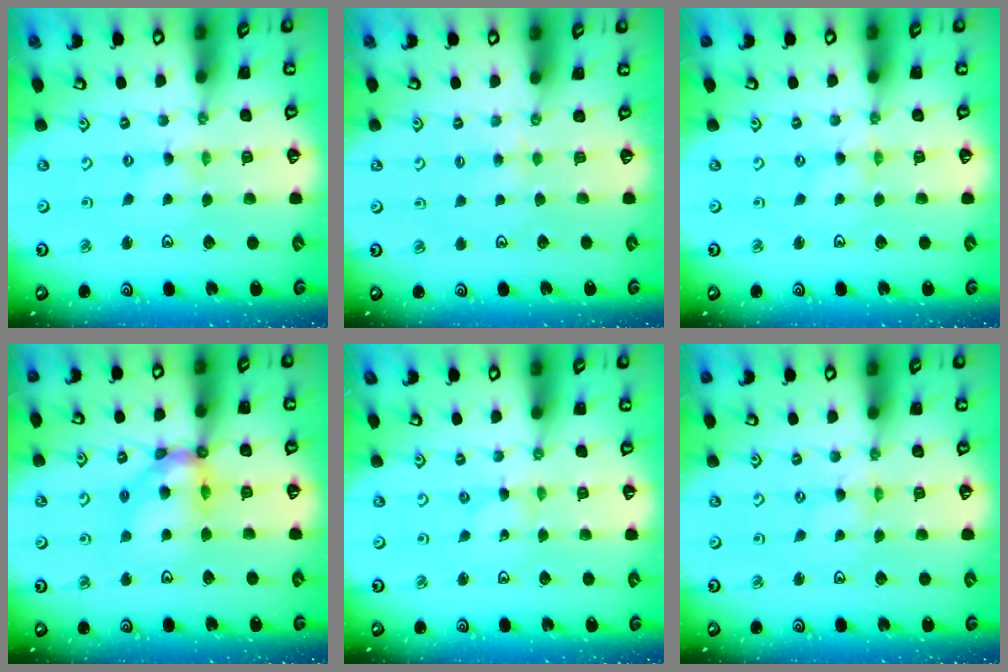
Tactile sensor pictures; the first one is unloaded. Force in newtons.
{"total": 2.3, "press": 2.3, "slide": 0.4}
{"total": 1.1, "press": 1.0, "slide": 0.1}
{"total": 11.1, "press": 10.9, "slide": 1.6}
{"total": 0.0}
{"total": 0.0}